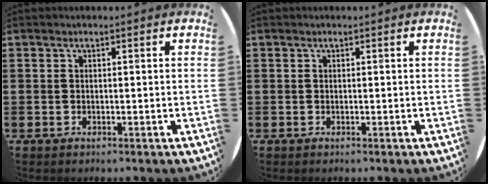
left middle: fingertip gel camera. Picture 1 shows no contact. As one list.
[{"total": 0.0}]